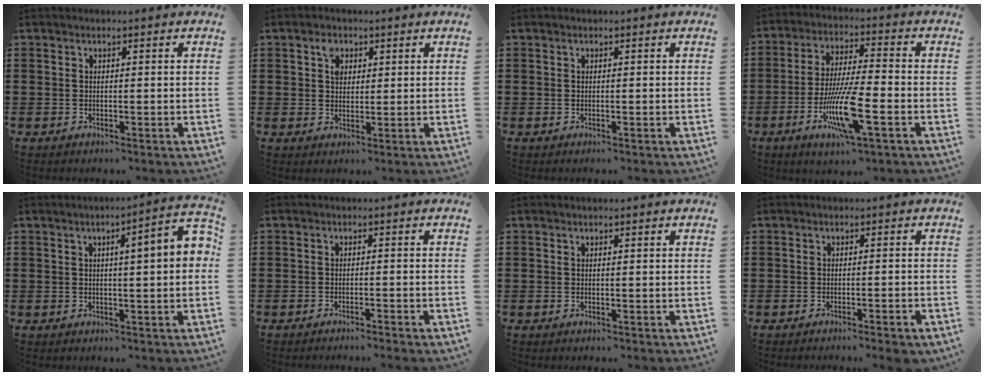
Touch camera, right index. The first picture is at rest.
{"total": 2.7, "force": [1.3, 1.9, 1.5], "torque": [-0.028, 0.005, 0.022]}
{"total": 0.0}
{"total": 11.8, "force": [-4.5, 2.2, 10.6], "torque": [-0.215, -0.008, -0.086]}
{"total": 5.3, "force": [0.7, 0.5, 5.3], "torque": [-0.080, -0.006, 0.004]}
{"total": 1.3, "force": [-1.2, -0.3, 0.4], "torque": [-0.006, 0.000, -0.024]}
{"total": 0.0}
{"total": 1.5, "force": [-1.3, -0.2, 0.6], "torque": [-0.011, -0.001, -0.025]}